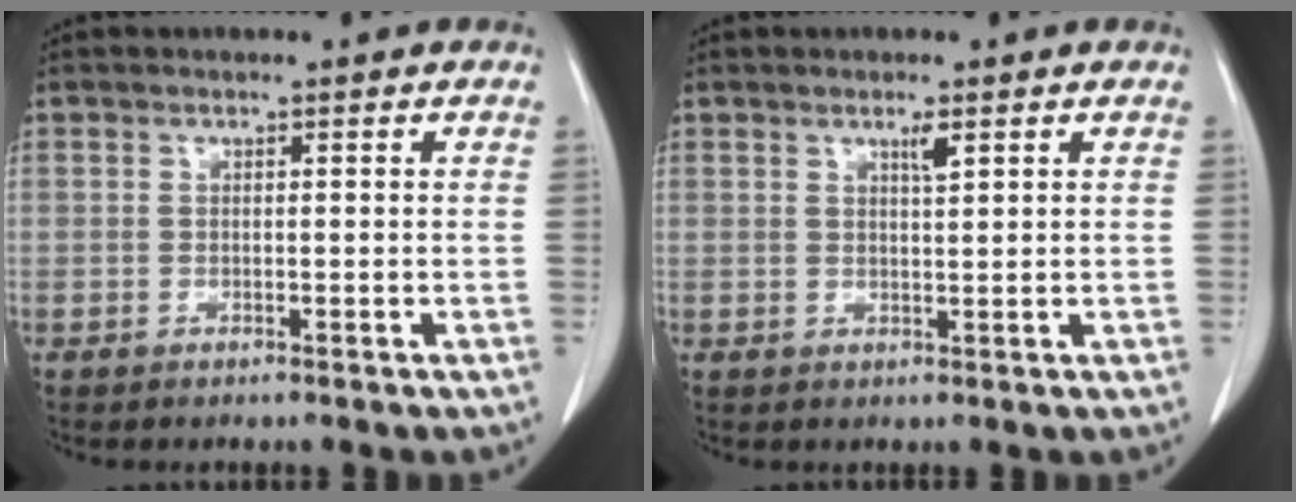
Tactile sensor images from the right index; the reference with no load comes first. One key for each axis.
{"total": 1.7, "fx": 1.0, "fy": 0.0, "fz": 1.4, "tx": -0.026, "ty": -0.003, "tz": 0.018}